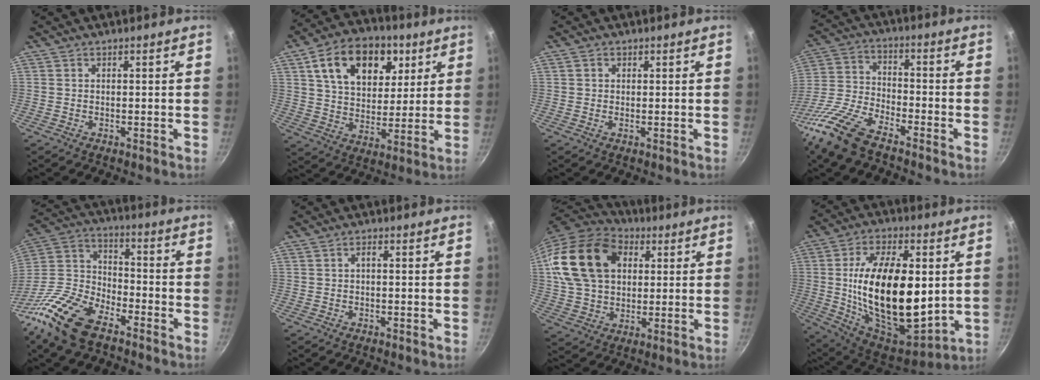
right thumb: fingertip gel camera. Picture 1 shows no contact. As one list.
[{"total": 18.6, "force": [7.7, 12.3, 11.5], "torque": [-0.156, -0.014, 0.120]}, {"total": 1.1, "force": [0.4, 0.9, 0.5], "torque": [-0.007, 0.002, 0.003]}, {"total": 14.7, "force": [-10.6, 5.3, 8.7], "torque": [-0.185, 0.048, -0.227]}, {"total": 18.3, "force": [-11.7, 9.2, 10.6], "torque": [-0.204, 0.071, -0.241]}, {"total": 1.0, "force": [-0.1, 0.5, 0.9], "torque": [-0.023, 0.008, -0.002]}, {"total": 21.5, "force": [5.7, 15.4, 13.9], "torque": [-0.245, 0.016, 0.099]}, {"total": 27.2, "force": [1.5, 14.3, 23.0], "torque": [-0.388, -0.018, 0.038]}]